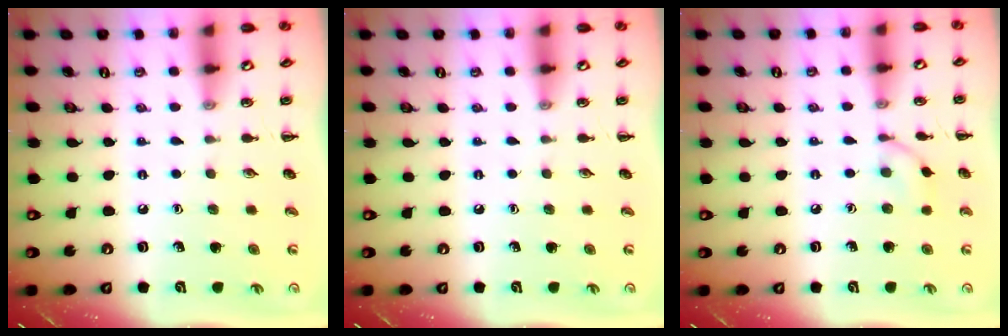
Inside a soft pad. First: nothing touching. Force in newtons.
{"total": 0.0}
{"total": 4.6, "press": 4.4, "slide": 1.3}